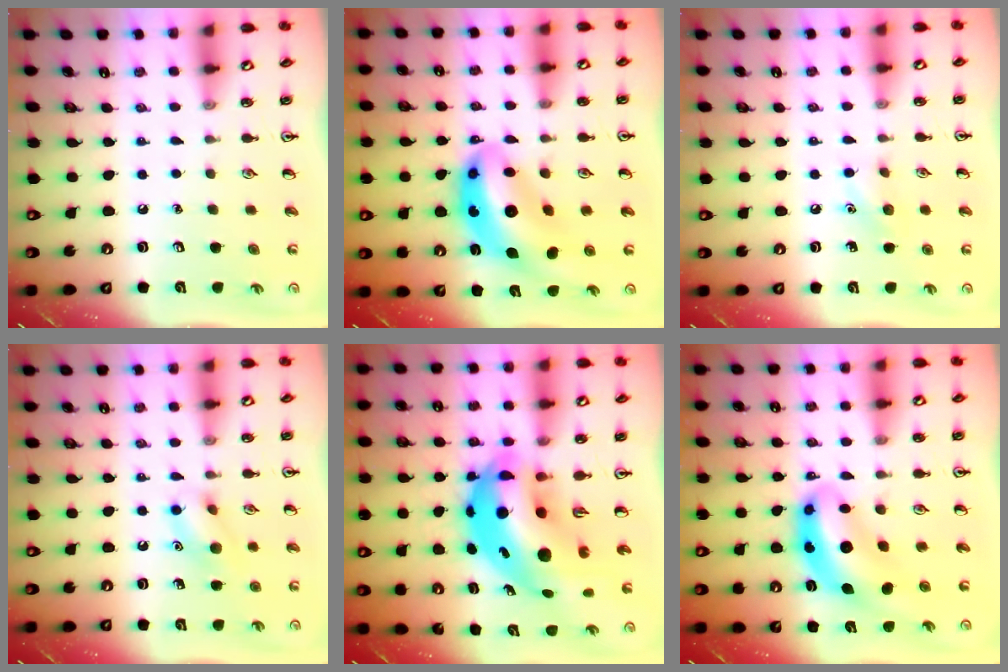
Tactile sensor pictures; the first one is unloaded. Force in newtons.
{"total": 13.6, "press": 12.9, "slide": 4.3}
{"total": 6.9, "press": 6.5, "slide": 2.2}
{"total": 10.1, "press": 10.0, "slide": 1.4}
{"total": 16.0, "press": 15.4, "slide": 4.3}
{"total": 8.9, "press": 8.5, "slide": 2.7}